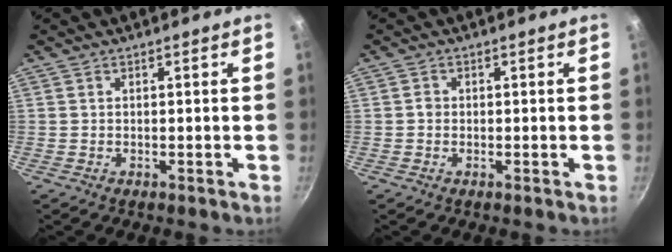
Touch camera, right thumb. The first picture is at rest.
{"total": 1.0, "force": [-0.2, 1.0, 0.4], "torque": [-0.004, 0.005, -0.004]}